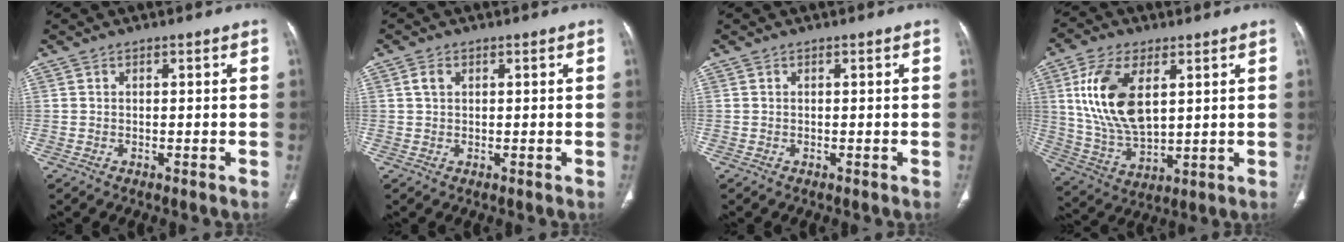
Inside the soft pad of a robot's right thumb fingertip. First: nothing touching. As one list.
[{"total": 1.9, "force": [0.7, 1.3, 1.2], "torque": [-0.021, 0.003, 0.012]}, {"total": 0.0}, {"total": 15.7, "force": [4.5, 8.4, 12.5], "torque": [-0.237, -0.018, 0.094]}]